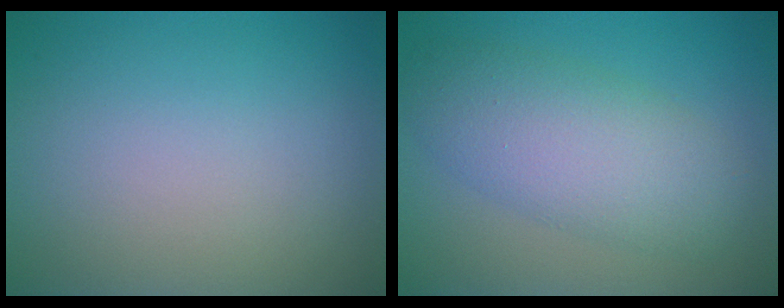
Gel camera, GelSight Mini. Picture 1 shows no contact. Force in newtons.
{"total": 6.1, "press": 6.1, "slide": 0.2}